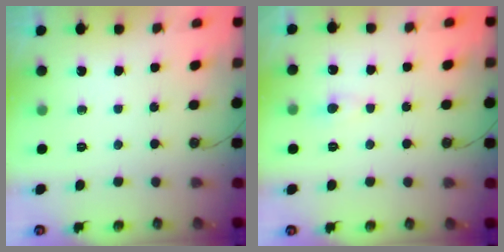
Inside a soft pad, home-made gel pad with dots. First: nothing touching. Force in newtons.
{"total": 1.2, "press": 1.0, "slide": 0.6}